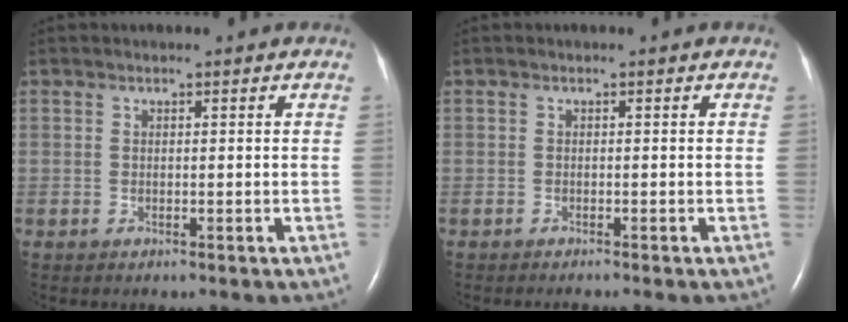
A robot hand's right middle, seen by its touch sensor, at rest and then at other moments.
{"total": 1.0, "force": [-0.9, -0.2, 0.4], "torque": [-0.007, 0.000, -0.014]}